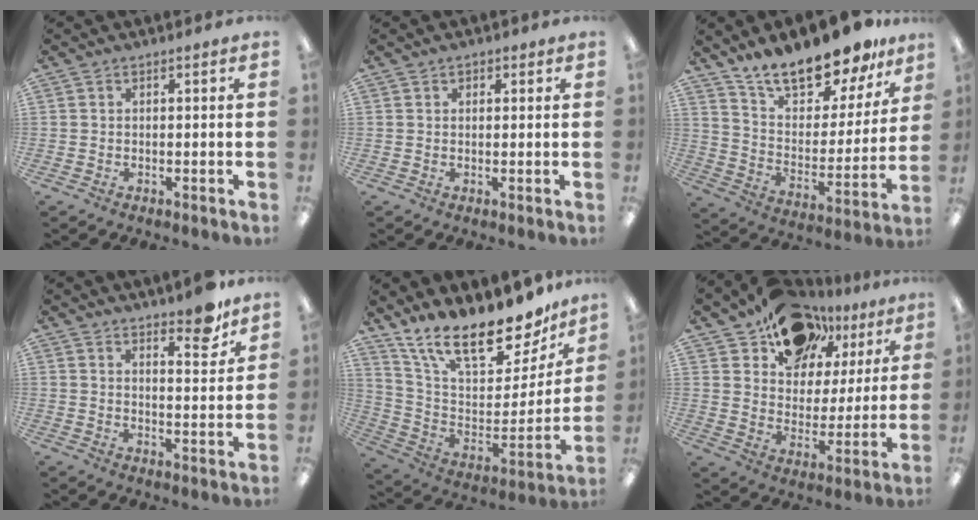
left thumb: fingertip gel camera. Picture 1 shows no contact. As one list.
[{"total": 1.2, "force": [0.7, 0.9, 0.4], "torque": [0.001, 0.000, 0.010]}, {"total": 17.9, "force": [15.6, 5.9, 6.3], "torque": [-0.108, -0.119, 0.276]}, {"total": 9.5, "force": [8.1, 2.5, 4.3], "torque": [-0.035, -0.067, 0.136]}, {"total": 21.0, "force": [16.7, 6.5, 11.0], "torque": [-0.188, -0.123, 0.286]}, {"total": 15.1, "force": [11.2, 9.2, 4.4], "torque": [-0.071, -0.079, 0.208]}]